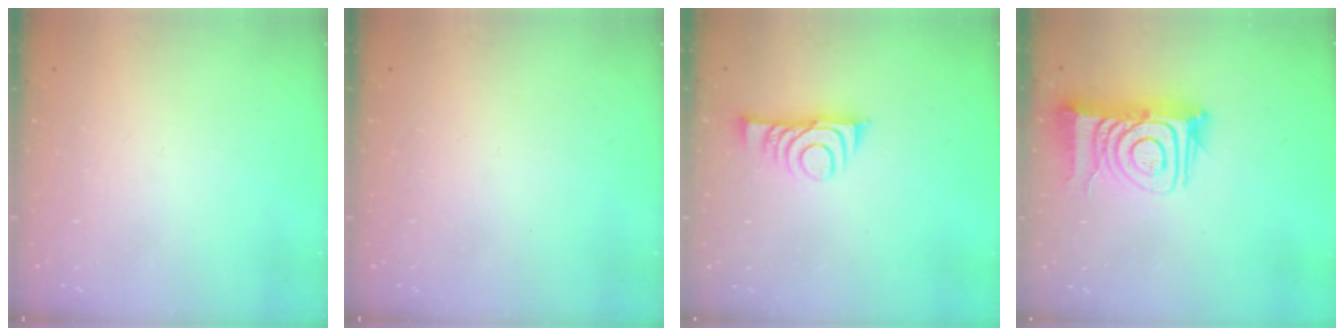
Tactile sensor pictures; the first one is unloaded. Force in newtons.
{"total": 1.8, "press": 1.8, "slide": 0.4}
{"total": 9.0, "press": 9.0, "slide": 0.7}
{"total": 15.9, "press": 15.8, "slide": 1.6}